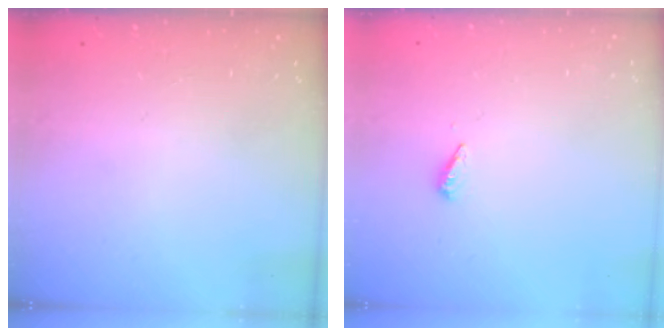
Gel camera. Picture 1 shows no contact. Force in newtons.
{"total": 2.9, "press": 2.9, "slide": 0.3}